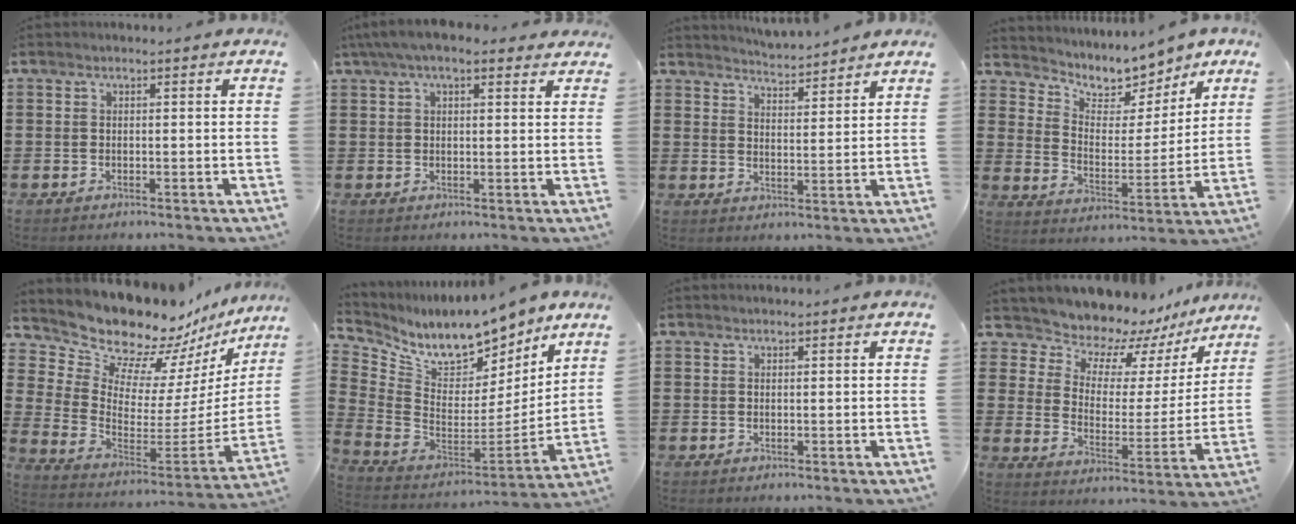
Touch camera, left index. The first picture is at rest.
{"total": 4.8, "force": [3.3, 1.6, 3.2], "torque": [-0.070, 0.005, 0.058]}
{"total": 3.9, "force": [3.9, -0.2, 0.0], "torque": [-0.014, -0.021, 0.070]}
{"total": 7.2, "force": [6.5, 3.0, 0.9], "torque": [-0.053, -0.048, 0.114]}
{"total": 10.9, "force": [10.4, 3.2, 0.8], "torque": [-0.070, -0.098, 0.182]}
{"total": 10.5, "force": [9.1, 3.5, 3.9], "torque": [-0.108, -0.070, 0.161]}
{"total": 0.0}
{"total": 7.7, "force": [7.3, 2.5, 0.1], "torque": [-0.036, -0.070, 0.124]}